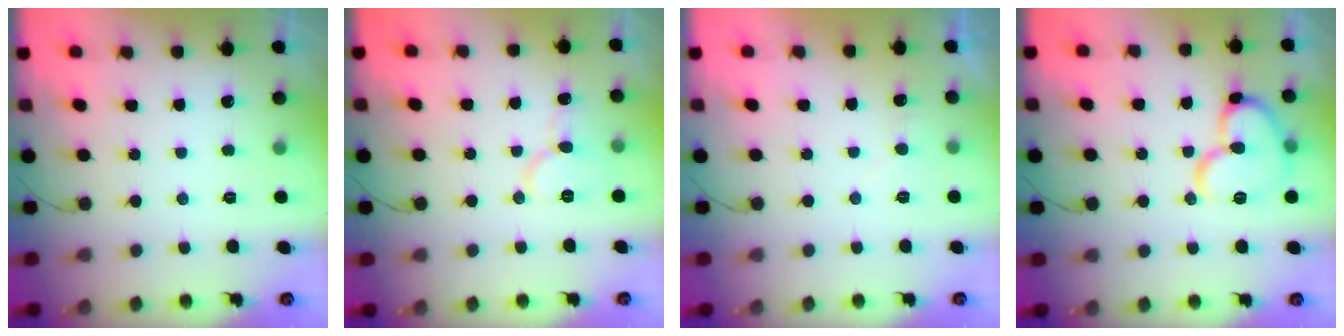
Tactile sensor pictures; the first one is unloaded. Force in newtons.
{"total": 7.6, "press": 7.5, "slide": 0.8}
{"total": 4.0, "press": 4.0, "slide": 0.5}
{"total": 14.4, "press": 14.4, "slide": 1.1}